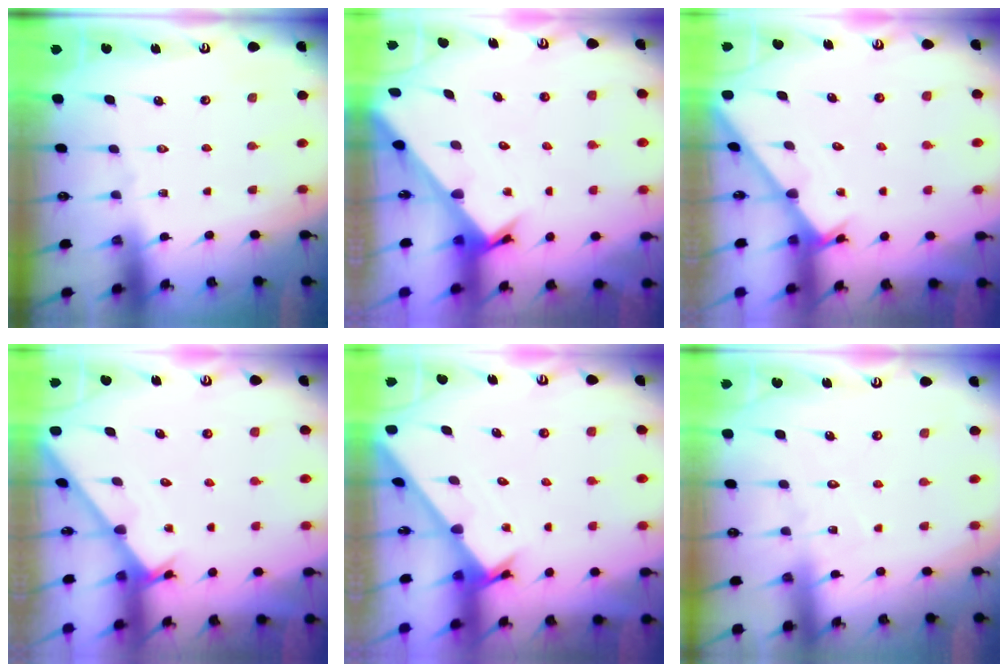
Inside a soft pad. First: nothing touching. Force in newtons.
{"total": 2.5, "press": 2.5, "slide": 0.2}
{"total": 2.6, "press": 2.6, "slide": 0.2}
{"total": 2.6, "press": 2.6, "slide": 0.2}
{"total": 1.6, "press": 1.6, "slide": 0.1}
{"total": 4.3, "press": 4.3, "slide": 0.3}